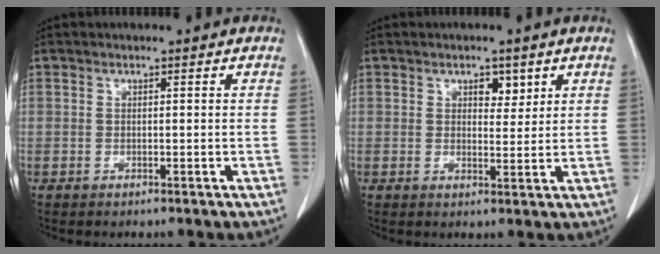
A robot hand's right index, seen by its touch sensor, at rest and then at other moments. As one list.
[{"total": 2.9, "force": [1.6, 1.6, 1.8], "torque": [-0.021, -0.001, 0.024]}]